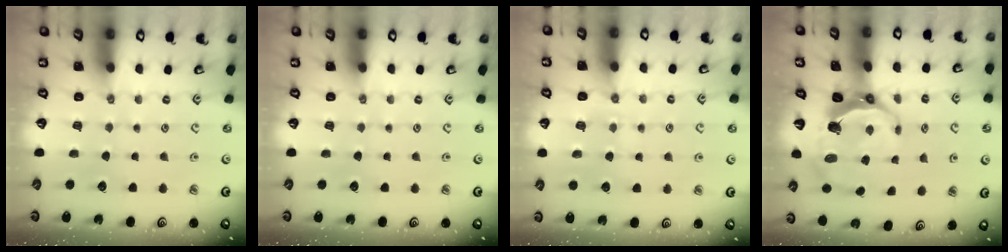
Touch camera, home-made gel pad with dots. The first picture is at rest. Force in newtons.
{"total": 0.0}
{"total": 5.5, "press": 5.5, "slide": 0.7}
{"total": 9.4, "press": 8.0, "slide": 5.0}